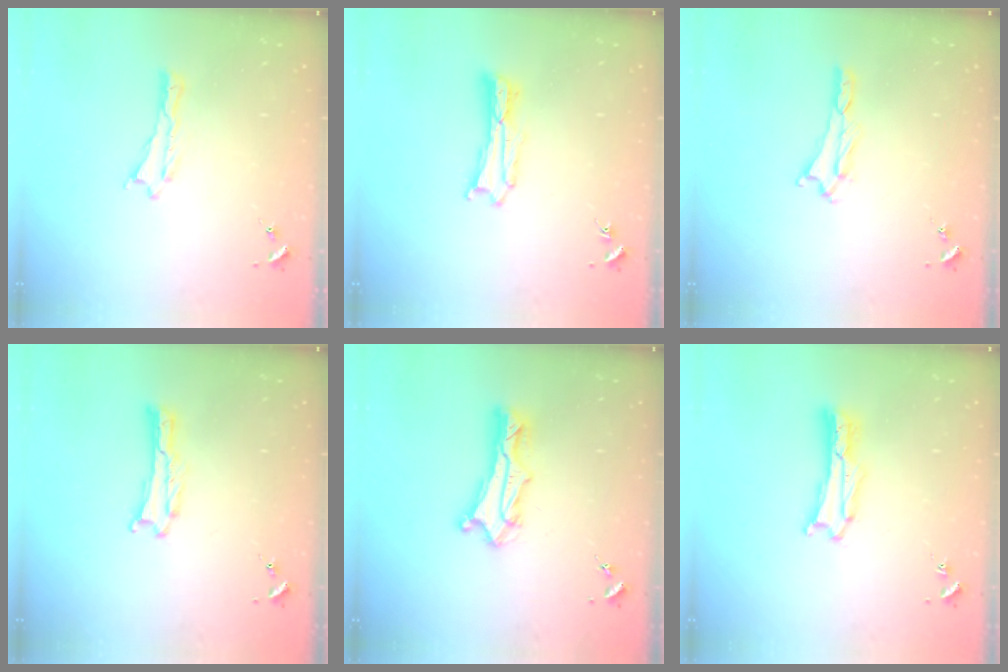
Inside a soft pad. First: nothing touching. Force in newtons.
{"total": 1.2, "press": 1.2, "slide": 0.2}
{"total": 1.8, "press": 1.8, "slide": 0.1}
{"total": 0.0}
{"total": 4.7, "press": 4.6, "slide": 0.3}
{"total": 1.4, "press": 1.4, "slide": 0.0}